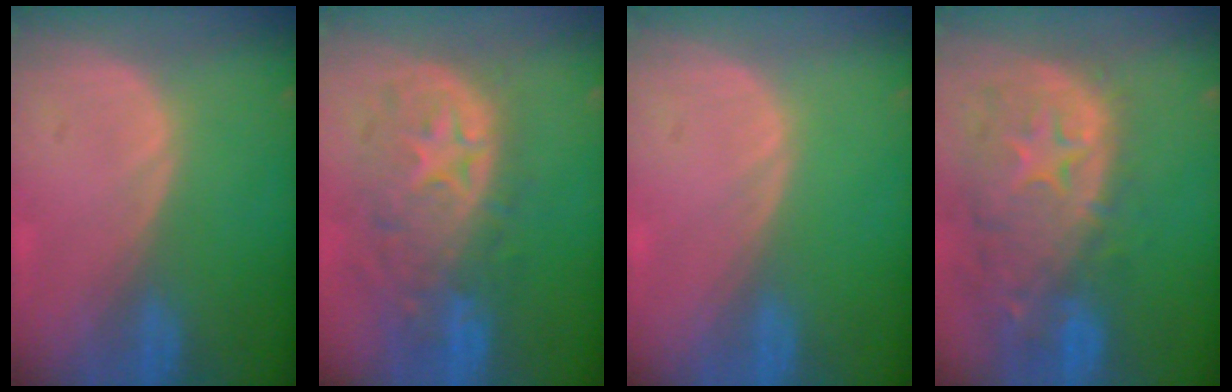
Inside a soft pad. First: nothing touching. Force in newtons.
{"total": 11.0, "press": 9.7, "slide": 5.1}
{"total": 0.0}
{"total": 13.9, "press": 11.1, "slide": 8.3}